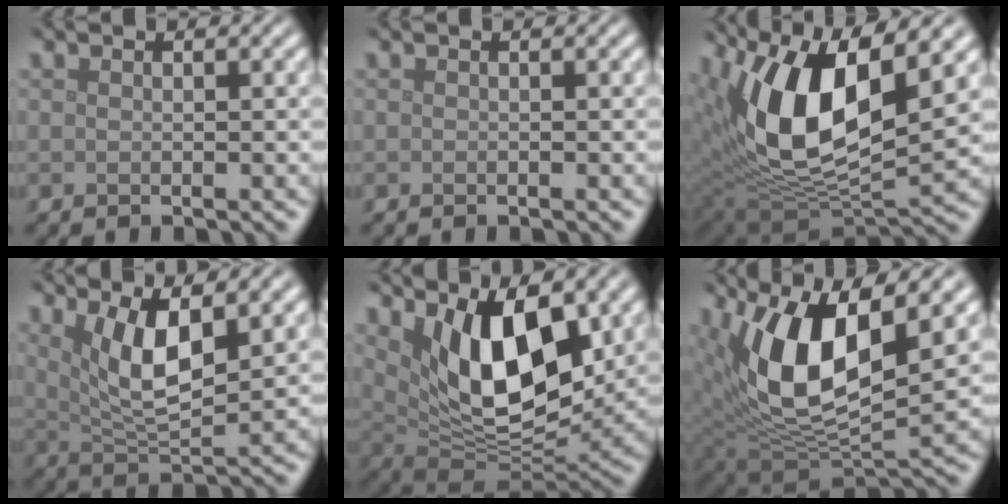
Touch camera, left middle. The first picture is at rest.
{"total": 0.0}
{"total": 12.8, "force": [4.2, 5.8, 10.6], "torque": [-0.197, -0.005, 0.076]}
{"total": 5.6, "force": [2.0, 1.7, 5.0], "torque": [-0.095, -0.009, 0.044]}
{"total": 10.7, "force": [3.8, 4.7, 8.8], "torque": [-0.142, -0.019, 0.070]}
{"total": 11.4, "force": [3.8, 5.1, 9.5], "torque": [-0.187, -0.007, 0.071]}